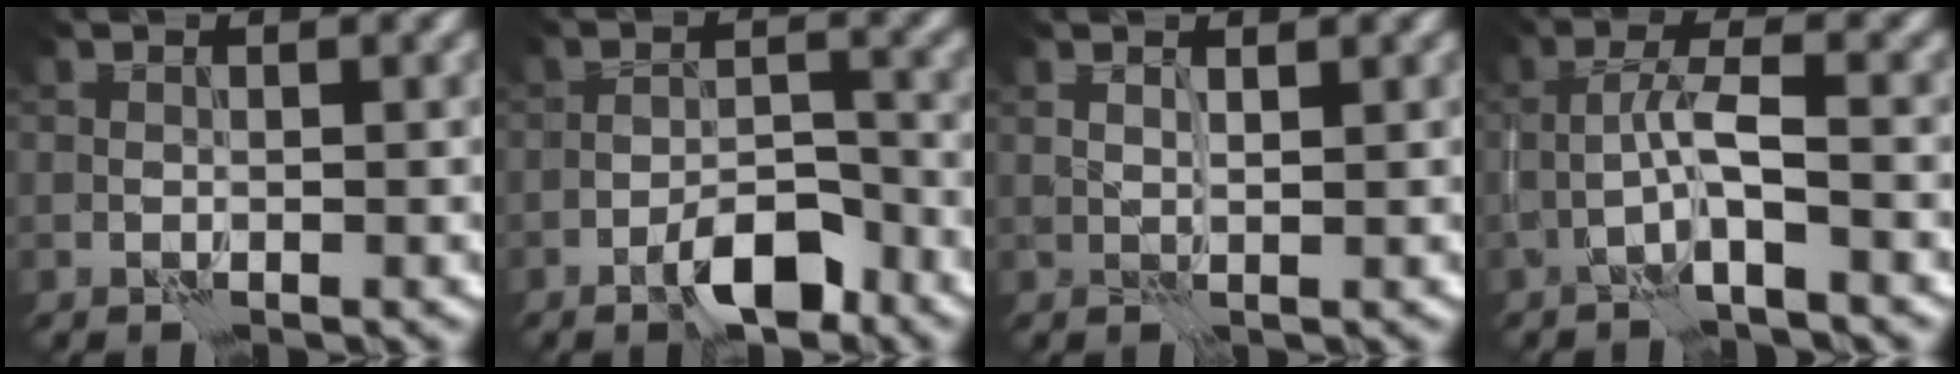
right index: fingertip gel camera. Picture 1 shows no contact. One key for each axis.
{"total": 4.6, "fx": -3.1, "fy": 1.4, "fz": 3.1, "tx": -0.042, "ty": 0.010, "tz": -0.051}
{"total": 1.5, "fx": 1.3, "fy": -0.8, "fz": -0.3, "tx": 0.003, "ty": -0.002, "tz": 0.026}
{"total": 2.7, "fx": -1.0, "fy": -0.4, "fz": 2.5, "tx": -0.050, "ty": 0.015, "tz": -0.025}